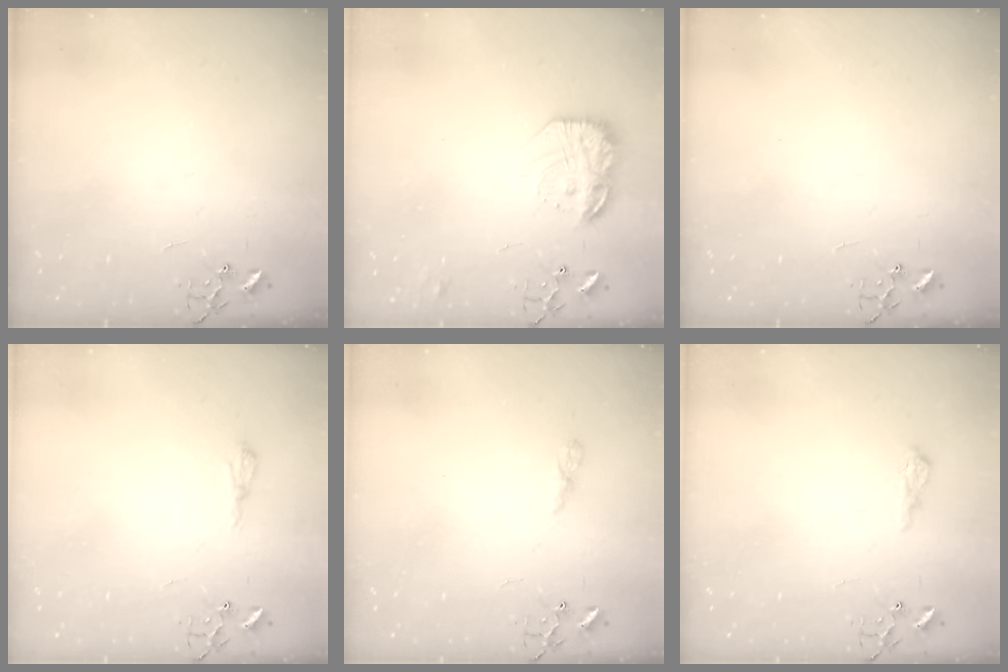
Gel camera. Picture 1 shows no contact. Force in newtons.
{"total": 17.3, "press": 17.2, "slide": 1.2}
{"total": 0.0}
{"total": 7.2, "press": 7.1, "slide": 0.6}
{"total": 4.8, "press": 4.7, "slide": 0.6}
{"total": 8.1, "press": 8.1, "slide": 1.0}